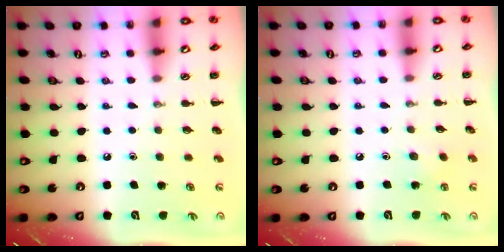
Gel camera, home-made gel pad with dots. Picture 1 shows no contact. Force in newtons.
{"total": 3.0, "press": 2.9, "slide": 0.8}